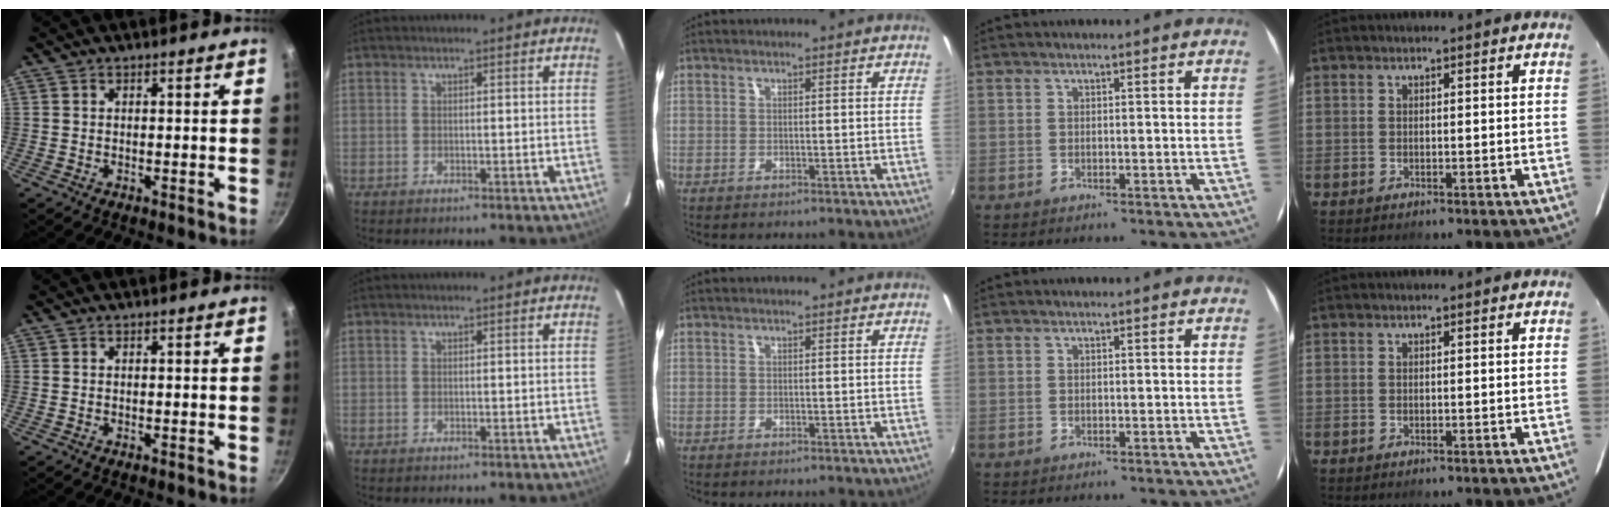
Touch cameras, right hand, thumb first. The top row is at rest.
{}